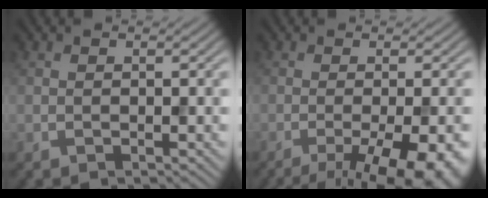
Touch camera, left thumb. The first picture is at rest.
{"total": 11.7, "force": [-5.5, 3.5, 9.7], "torque": [-0.118, -0.010, -0.065]}